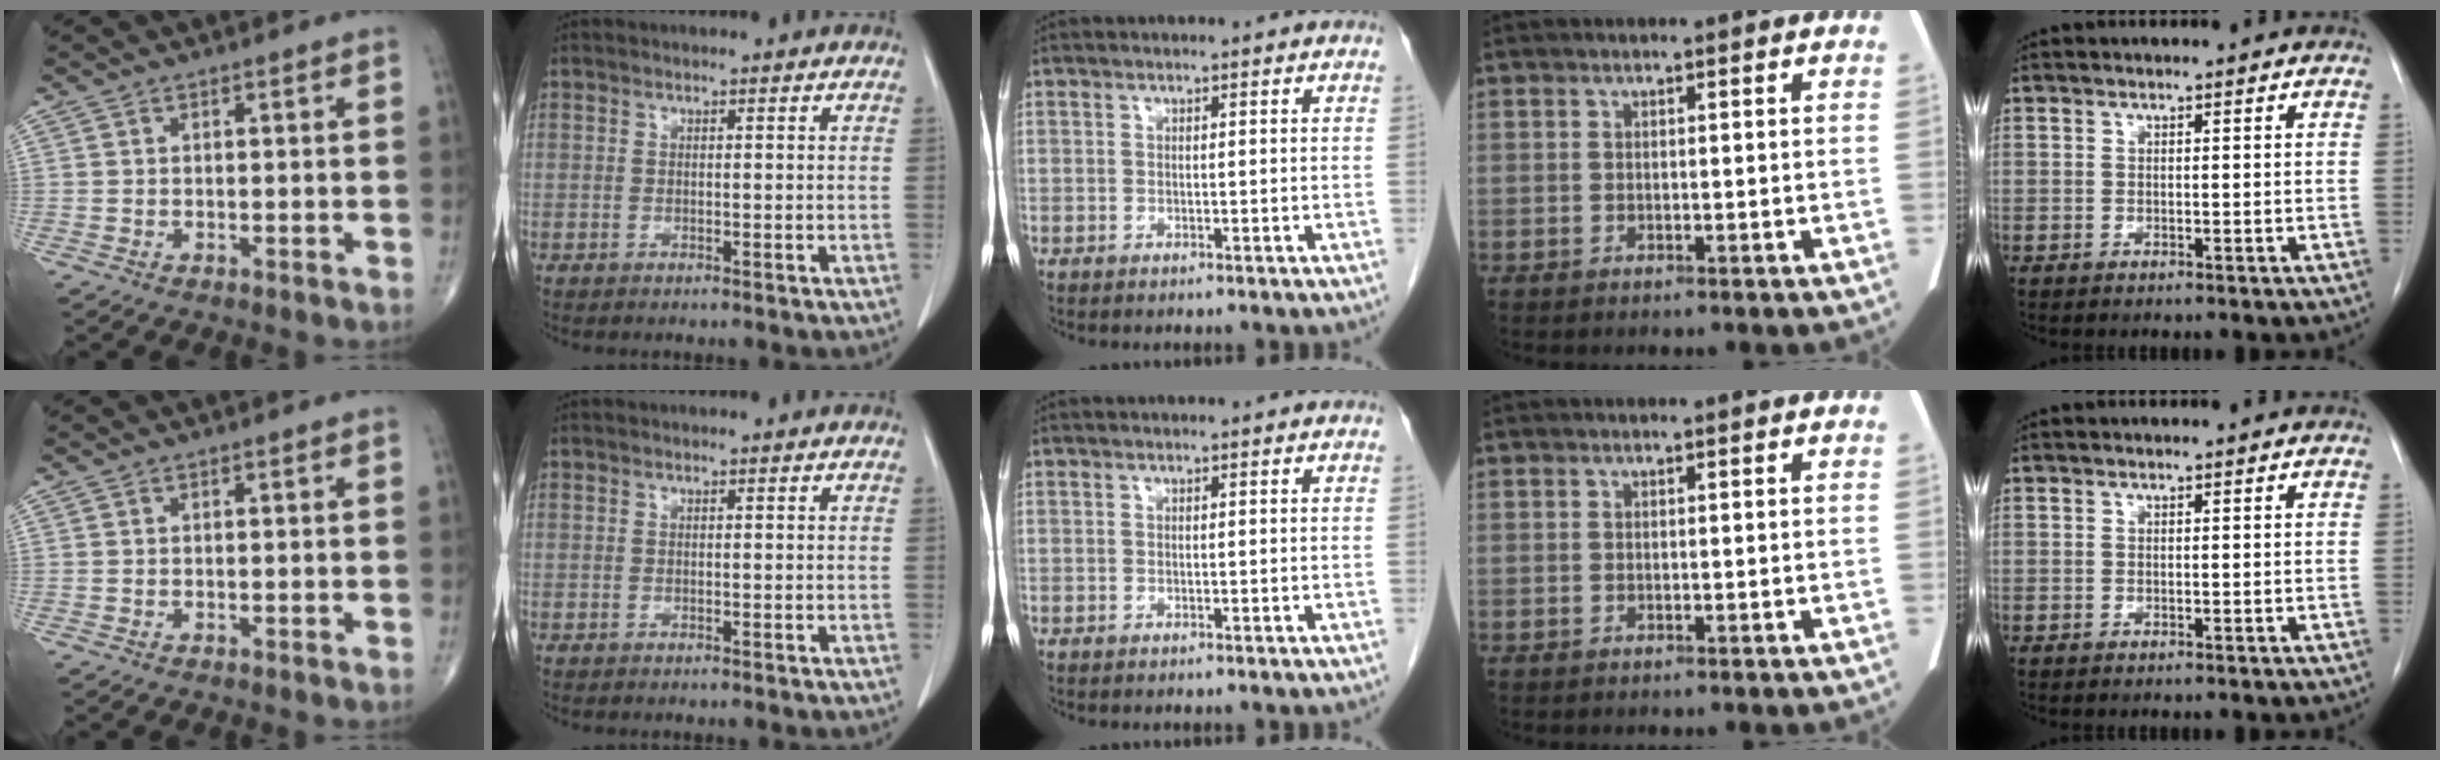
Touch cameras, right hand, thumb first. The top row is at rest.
{}